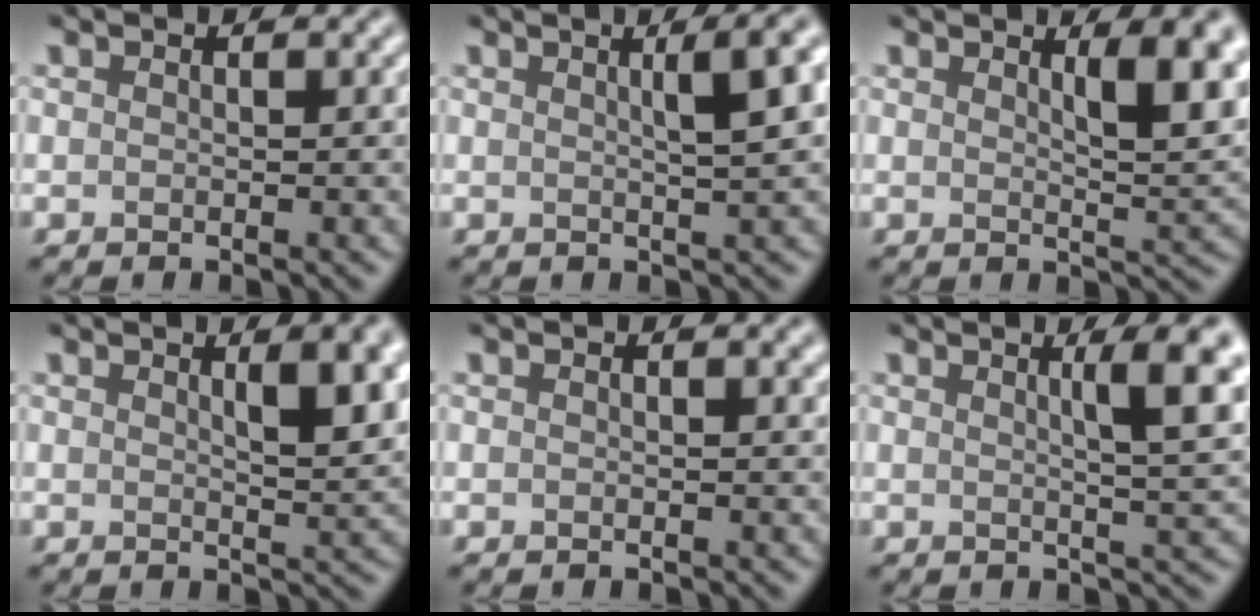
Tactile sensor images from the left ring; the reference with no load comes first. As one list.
[{"total": 5.4, "force": [1.7, 1.5, 4.9], "torque": [-0.040, 0.020, 0.014]}, {"total": 5.5, "force": [2.2, 1.7, 4.7], "torque": [-0.053, -0.004, 0.034]}, {"total": 5.1, "force": [1.9, 1.6, 4.5], "torque": [-0.046, 0.004, 0.027]}, {"total": 0.5, "force": [0.4, 0.1, 0.3], "torque": [-0.001, 0.001, 0.006]}, {"total": 5.6, "force": [1.8, 1.0, 5.2], "torque": [-0.059, 0.005, 0.025]}]